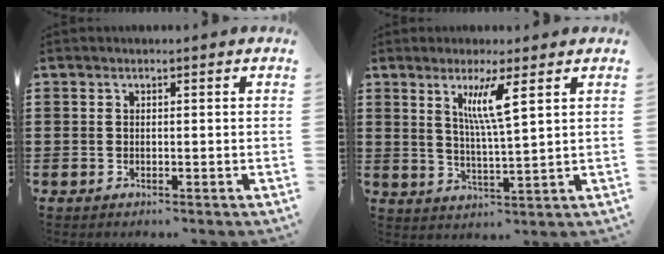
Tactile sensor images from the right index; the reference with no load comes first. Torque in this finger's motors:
{"motor_torque": [0.91, 0.17, 0.23, 0.17]}